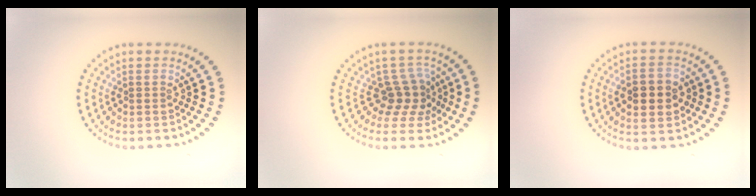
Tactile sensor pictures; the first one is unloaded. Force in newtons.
{"total": 2.9, "press": 2.0, "slide": 2.1}
{"total": 4.1, "press": 4.1, "slide": 0.1}